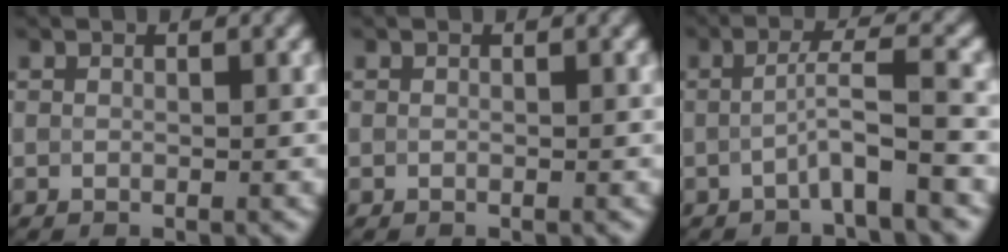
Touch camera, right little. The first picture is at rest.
{"total": 0.0}
{"total": 3.6, "force": [-1.3, 0.2, 3.4], "torque": [-0.055, 0.015, -0.035]}